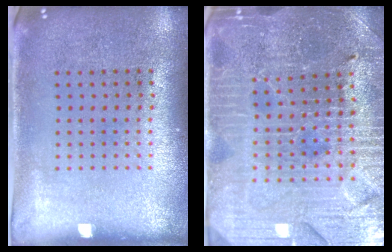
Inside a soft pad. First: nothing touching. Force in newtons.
{"total": 3.9, "press": 3.8, "slide": 0.9}